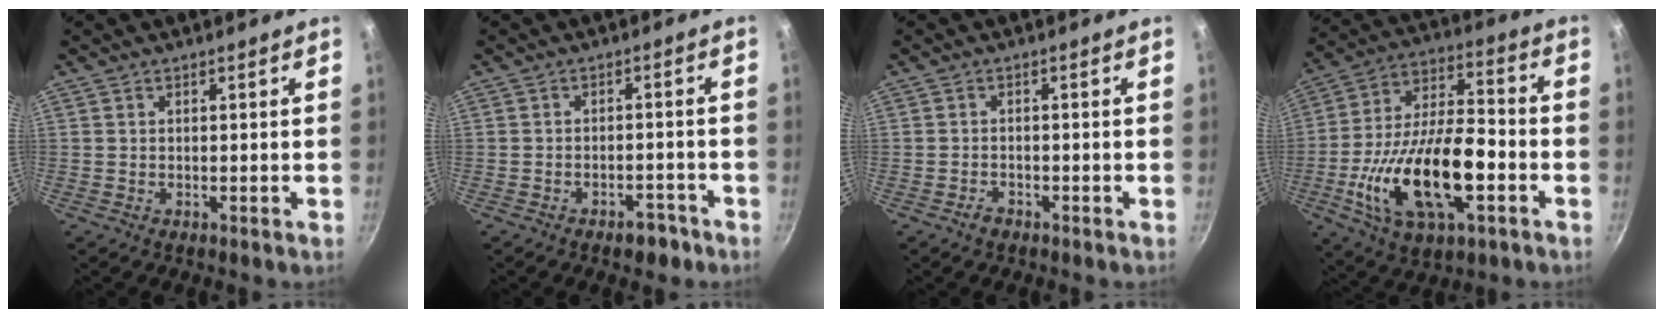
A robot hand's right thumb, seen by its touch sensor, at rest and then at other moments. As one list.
[{"total": 4.1, "force": [-2.8, 2.2, 2.2], "torque": [-0.016, 0.028, -0.026]}, {"total": 1.7, "force": [-1.3, 1.0, 0.7], "torque": [-0.011, 0.014, -0.022]}, {"total": 22.5, "force": [-6.3, 10.6, 18.8], "torque": [-0.333, 0.030, -0.109]}]